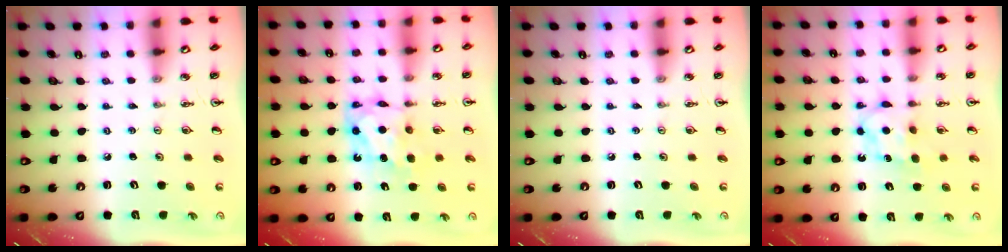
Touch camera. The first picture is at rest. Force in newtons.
{"total": 7.0, "press": 7.0, "slide": 0.2}
{"total": 0.0}
{"total": 6.7, "press": 6.7, "slide": 0.3}